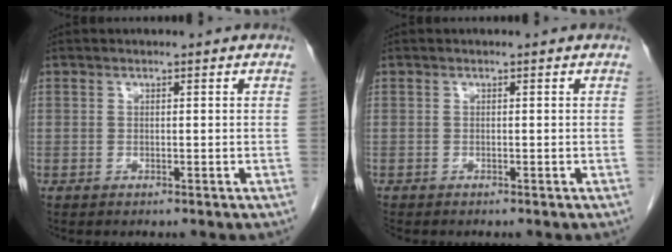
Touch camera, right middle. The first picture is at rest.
{"total": 0.6, "force": [-0.5, 0.2, 0.1], "torque": [-0.007, -0.001, -0.014]}